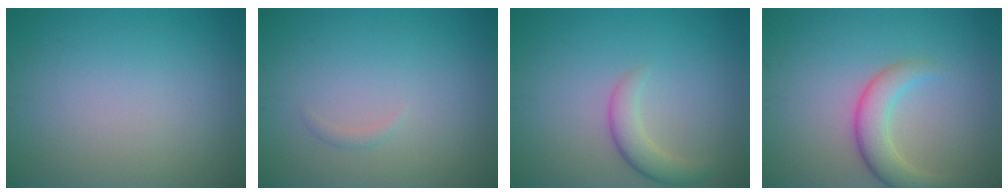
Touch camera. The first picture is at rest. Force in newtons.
{"total": 0.6, "press": 0.6, "slide": 0.1}
{"total": 2.6, "press": 2.6, "slide": 0.2}
{"total": 3.7, "press": 3.6, "slide": 0.3}